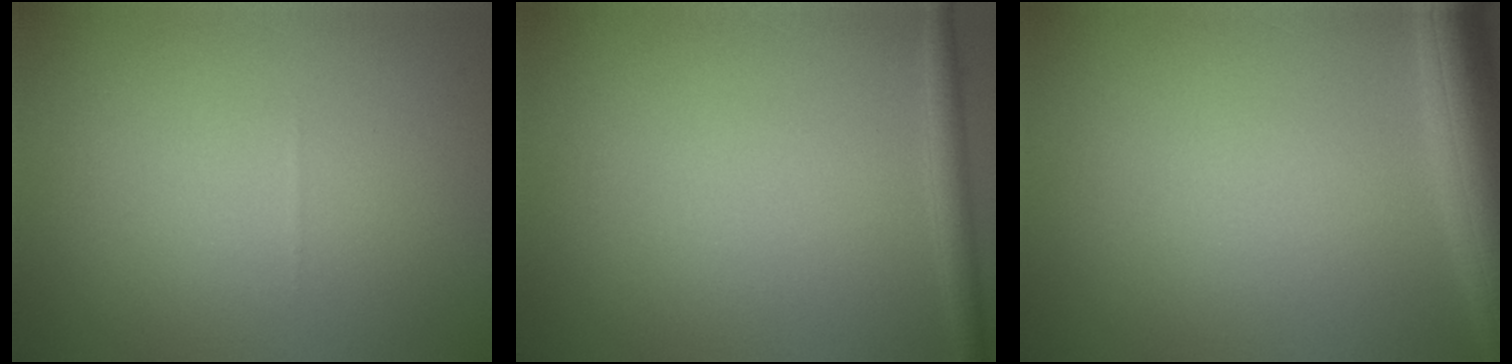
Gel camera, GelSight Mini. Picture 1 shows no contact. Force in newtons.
{"total": 1.5, "press": 1.5, "slide": 0.1}
{"total": 5.1, "press": 5.1, "slide": 0.4}